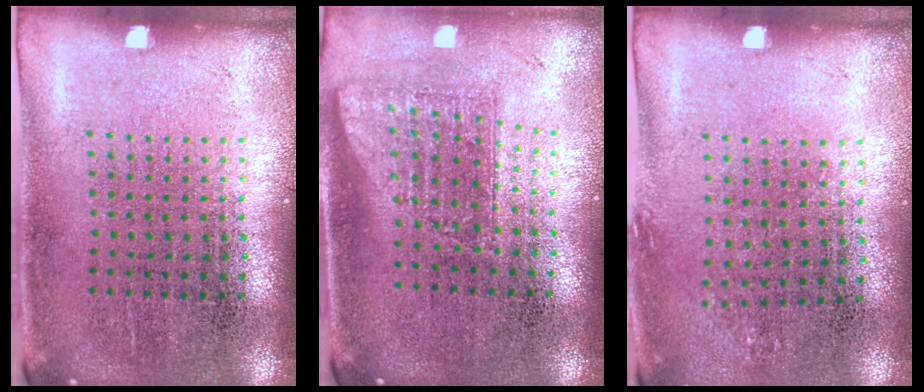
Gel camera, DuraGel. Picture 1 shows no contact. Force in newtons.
{"total": 1.6, "press": 1.3, "slide": 1.0}
{"total": 0.8, "press": 0.7, "slide": 0.4}